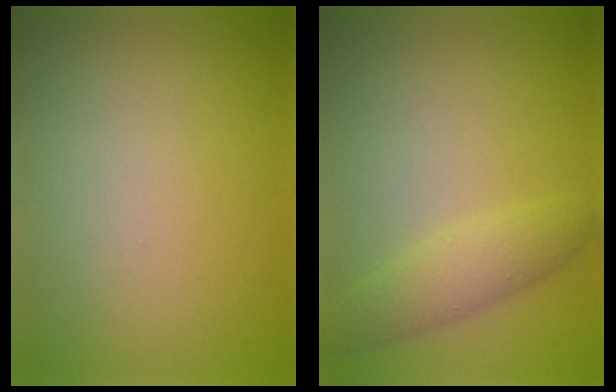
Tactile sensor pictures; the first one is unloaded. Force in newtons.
{"total": 2.9, "press": 2.9, "slide": 0.2}